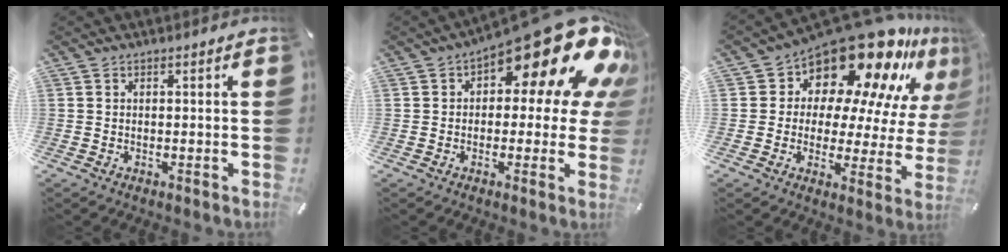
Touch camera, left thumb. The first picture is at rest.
{"total": 22.2, "force": [11.4, 9.2, 16.7], "torque": [-0.216, -0.081, 0.186]}
{"total": 19.9, "force": [15.8, 8.3, 8.8], "torque": [-0.125, -0.144, 0.263]}